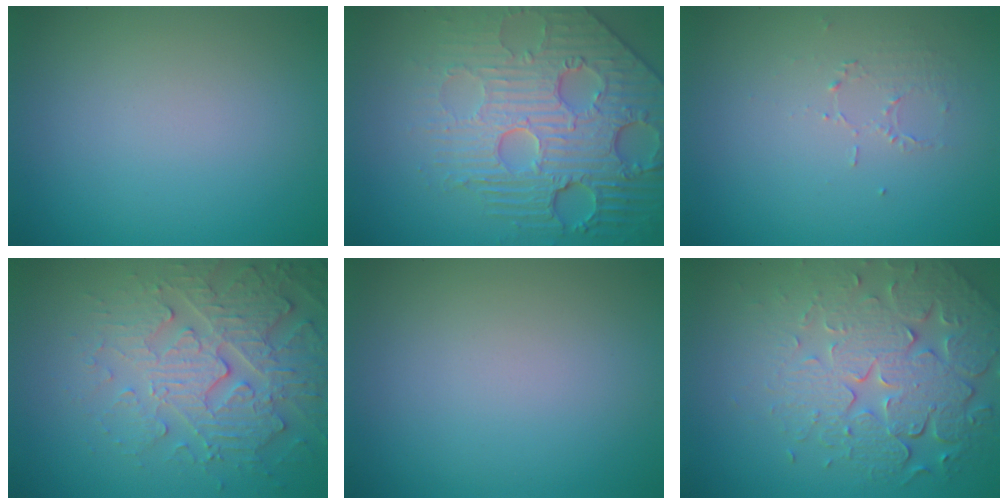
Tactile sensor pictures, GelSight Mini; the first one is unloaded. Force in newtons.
{"total": 7.7, "press": 5.9, "slide": 4.9}
{"total": 1.0, "press": 0.5, "slide": 0.9}
{"total": 4.8, "press": 4.7, "slide": 1.2}
{"total": 0.0}
{"total": 7.6, "press": 5.5, "slide": 5.3}